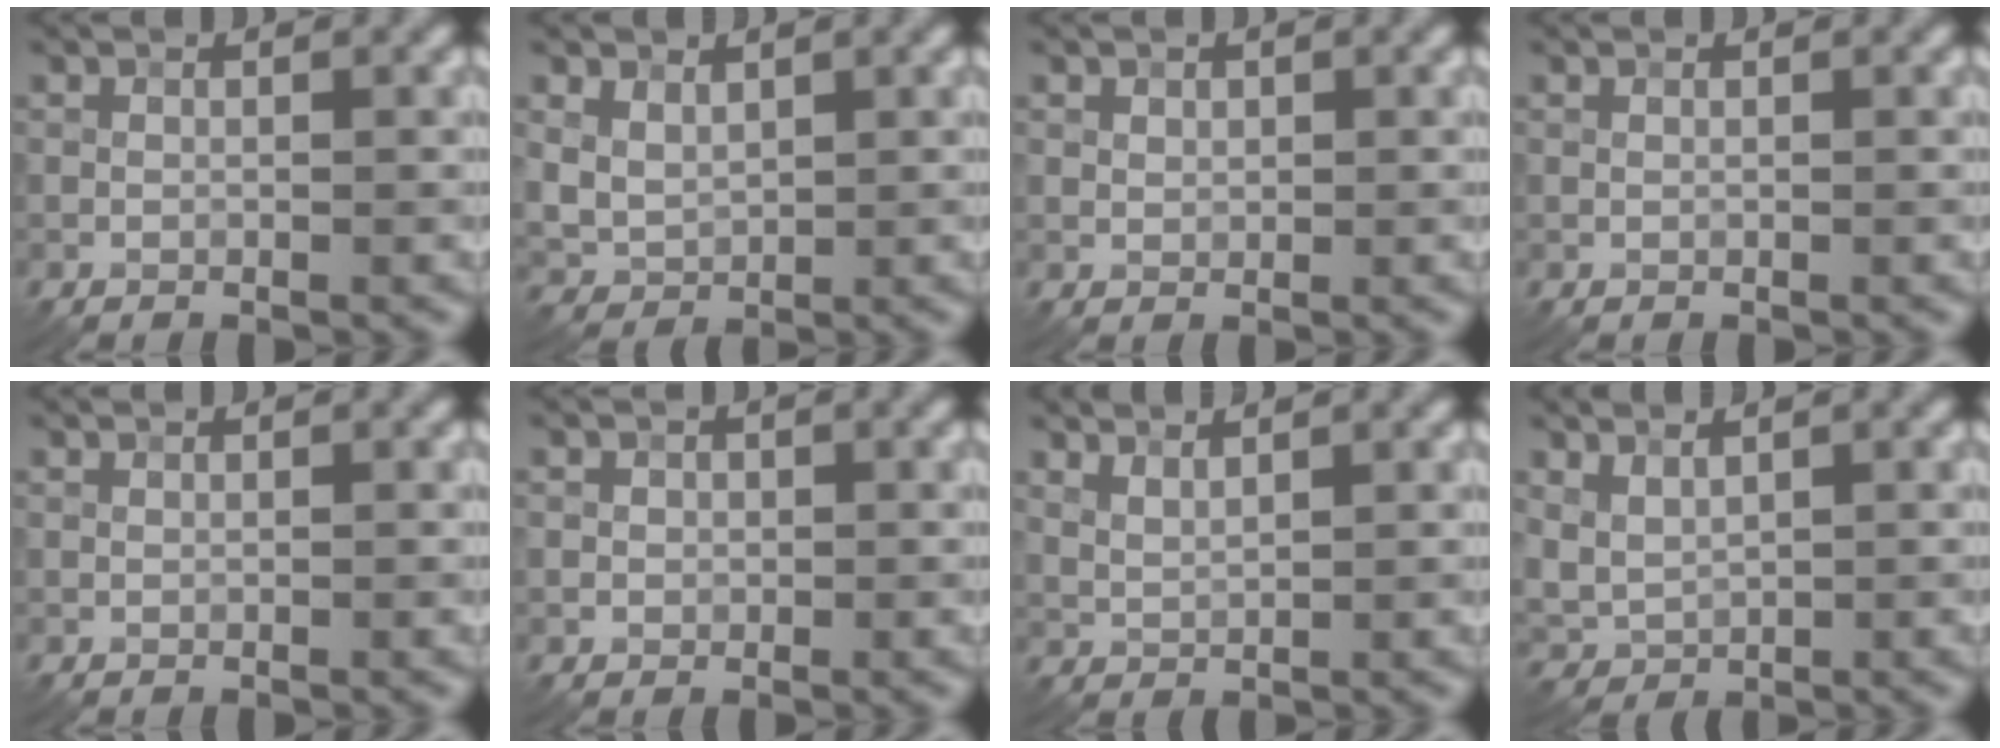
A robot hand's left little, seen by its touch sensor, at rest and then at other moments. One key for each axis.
{"total": 2.6, "fx": 1.3, "fy": 1.8, "fz": 1.3, "tx": -0.031, "ty": -0.004, "tz": 0.029}
{"total": 0.8, "fx": 0.4, "fy": 0.7, "fz": 0.2, "tx": -0.003, "ty": -0.002, "tz": 0.009}
{"total": 0.0}
{"total": 0.0}
{"total": 0.9, "fx": 0.1, "fy": 0.9, "fz": 0.2, "tx": 0.004, "ty": -0.005, "tz": 0.003}
{"total": 2.0, "fx": 1.8, "fy": 0.5, "fz": 0.9, "tx": -0.023, "ty": 0.000, "tz": 0.037}
{"total": 2.0, "fx": 1.4, "fy": 1.1, "fz": 1.1, "tx": -0.028, "ty": -0.004, "tz": 0.035}